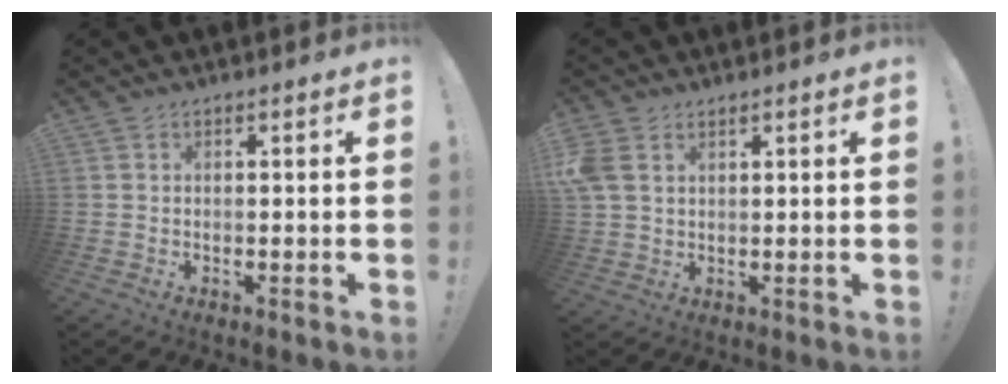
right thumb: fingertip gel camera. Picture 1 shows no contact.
{"total": 5.5, "force": [2.5, 3.6, 3.4], "torque": [-0.069, -0.002, 0.052]}